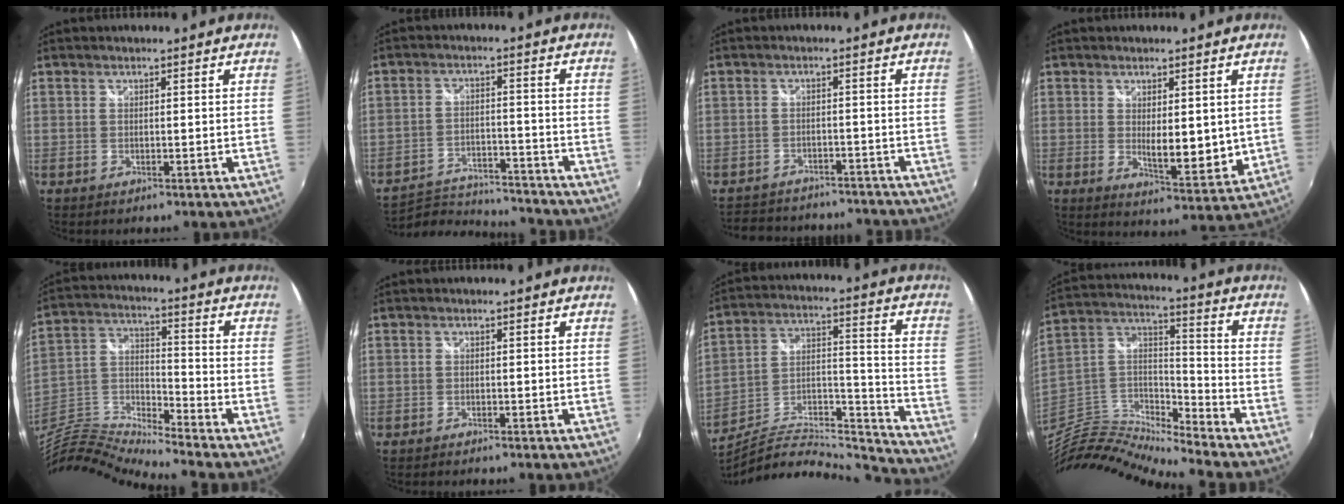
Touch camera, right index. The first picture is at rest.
{"total": 14.8, "force": [-14.0, 2.9, 3.9], "torque": [-0.096, 0.002, -0.212]}
{"total": 16.3, "force": [-14.4, 5.6, 5.2], "torque": [-0.115, 0.023, -0.181]}
{"total": 8.1, "force": [0.8, 3.2, 7.4], "torque": [-0.116, -0.022, 0.022]}
{"total": 11.7, "force": [-10.5, 0.1, 5.0], "torque": [-0.124, 0.005, -0.222]}
{"total": 0.9, "force": [-0.8, 0.2, 0.2], "torque": [-0.006, -0.005, -0.016]}
{"total": 21.0, "force": [-19.3, 3.8, 7.5], "torque": [-0.112, 0.012, -0.304]}
{"total": 15.8, "force": [-14.6, 1.2, 5.9], "torque": [-0.133, 0.007, -0.296]}